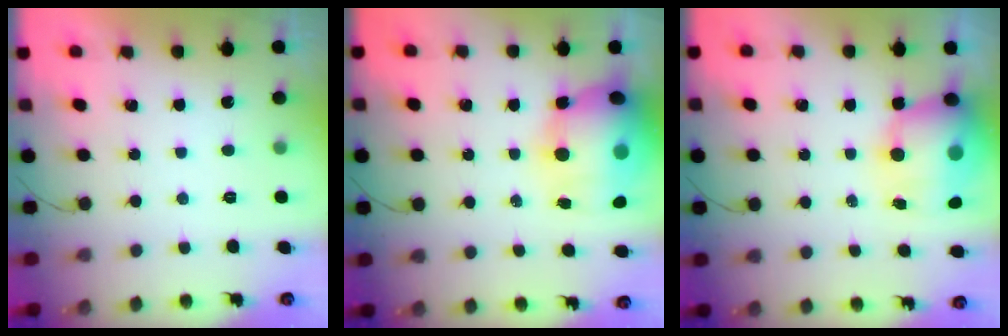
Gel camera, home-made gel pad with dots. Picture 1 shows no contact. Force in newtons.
{"total": 21.3, "press": 19.3, "slide": 8.9}
{"total": 15.1, "press": 14.7, "slide": 3.7}